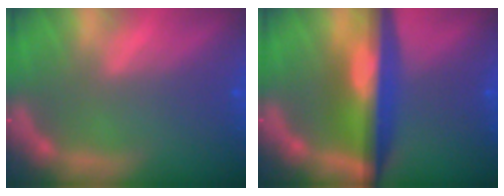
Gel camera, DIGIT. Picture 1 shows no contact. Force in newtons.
{"total": 8.6}